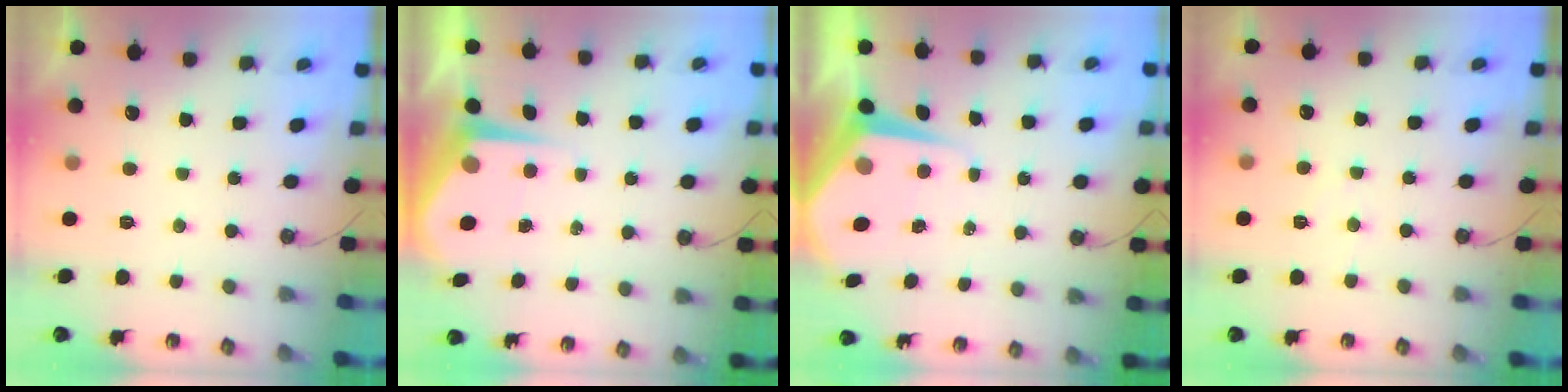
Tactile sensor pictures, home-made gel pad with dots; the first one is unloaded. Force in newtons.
{"total": 6.1, "press": 6.0, "slide": 0.6}
{"total": 8.4, "press": 8.4, "slide": 0.8}
{"total": 3.7, "press": 3.6, "slide": 0.5}